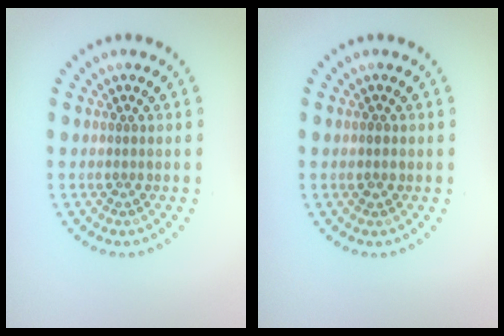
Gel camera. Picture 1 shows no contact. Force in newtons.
{"total": 1.0, "press": 1.0, "slide": 0.1}